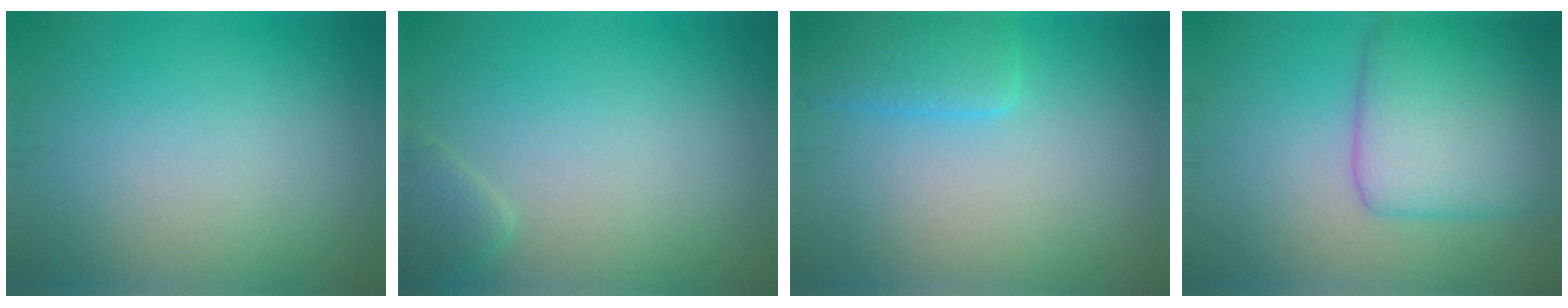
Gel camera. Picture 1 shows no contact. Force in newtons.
{"total": 1.7, "press": 1.7, "slide": 0.1}
{"total": 3.0, "press": 3.0, "slide": 0.2}
{"total": 7.3, "press": 7.3, "slide": 0.1}